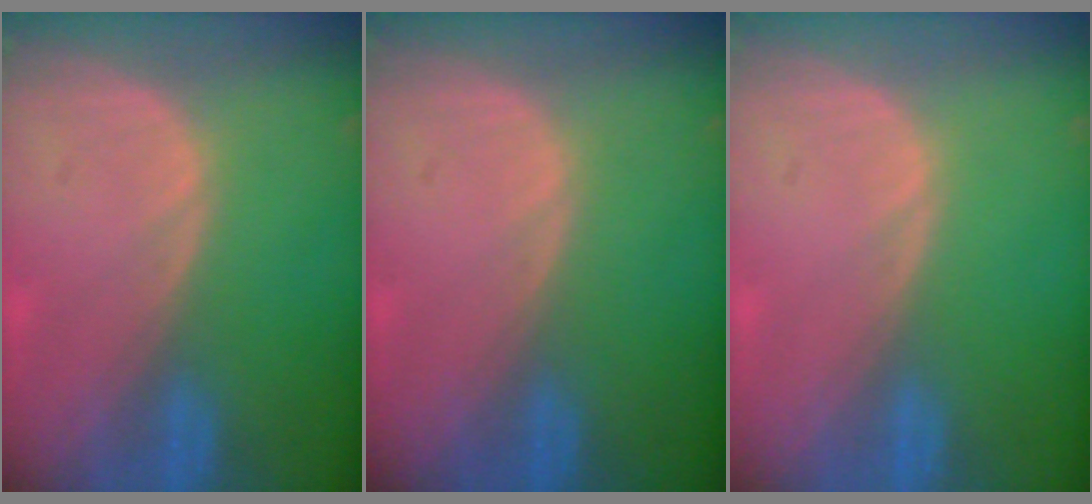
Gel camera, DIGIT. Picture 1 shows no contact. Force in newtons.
{"total": 0.0}
{"total": 0.0}